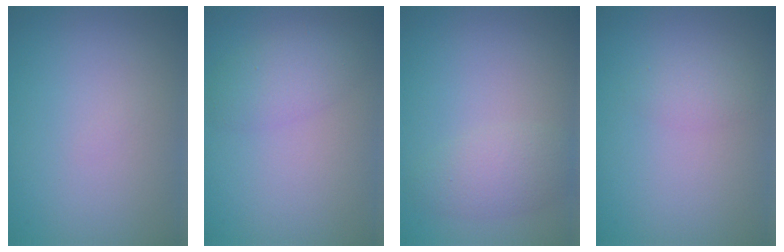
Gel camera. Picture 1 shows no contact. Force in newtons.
{"total": 2.8, "press": 2.8, "slide": 0.2}
{"total": 2.6, "press": 2.6, "slide": 0.1}
{"total": 1.3, "press": 1.3, "slide": 0.0}